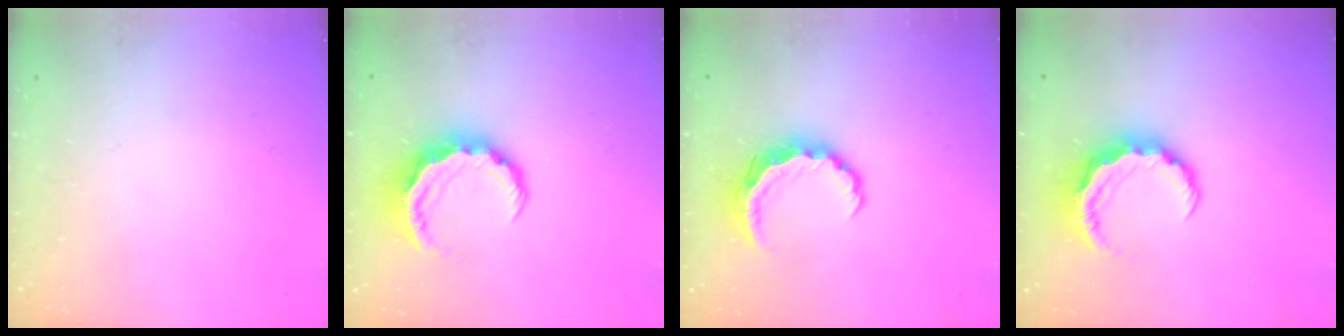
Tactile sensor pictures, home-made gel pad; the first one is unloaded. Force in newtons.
{"total": 7.8, "press": 7.8, "slide": 0.8}
{"total": 8.8, "press": 8.7, "slide": 1.4}
{"total": 7.8, "press": 7.8, "slide": 0.6}